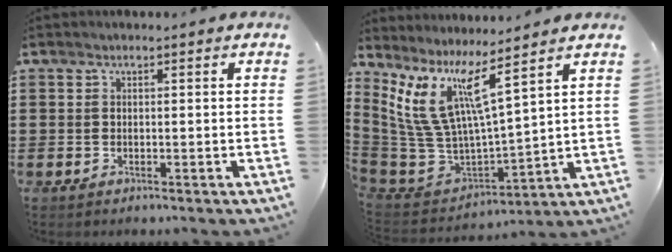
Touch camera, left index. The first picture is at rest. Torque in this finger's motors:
{"motor_torque": [1.60, 0.42, 0.47, 0.21]}